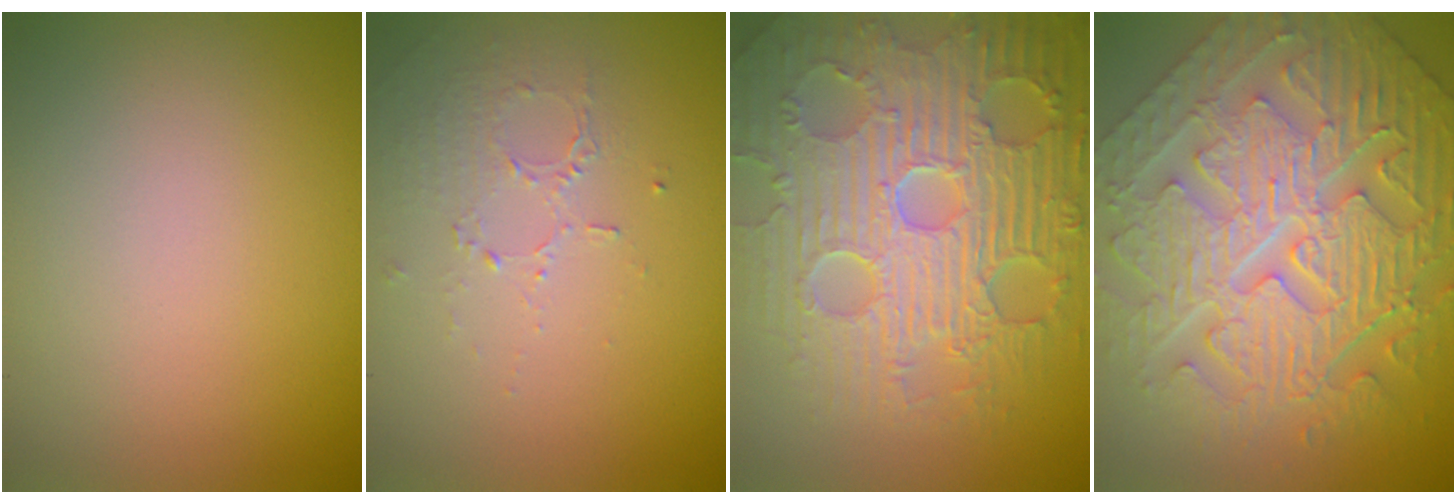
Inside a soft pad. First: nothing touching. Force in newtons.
{"total": 1.4, "press": 0.8, "slide": 1.2}
{"total": 10.3, "press": 7.0, "slide": 7.6}
{"total": 11.0, "press": 7.8, "slide": 7.8}